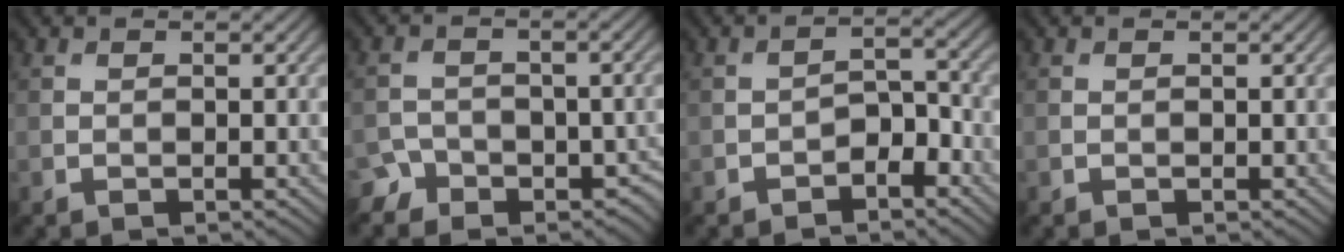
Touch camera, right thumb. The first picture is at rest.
{"total": 6.5, "force": [-4.6, 4.3, 1.7], "torque": [-0.015, -0.009, -0.066]}
{"total": 3.1, "force": [-2.0, 1.5, 1.9], "torque": [-0.026, 0.012, -0.036]}
{"total": 0.0}